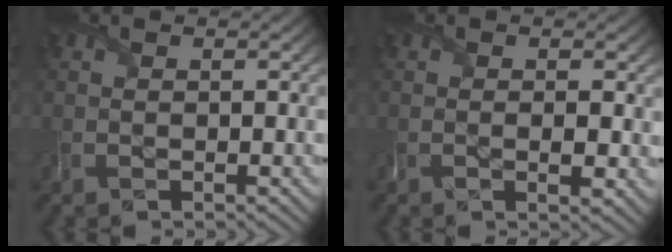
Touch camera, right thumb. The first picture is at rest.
{"total": 1.8, "force": [-0.2, 0.4, 1.8], "torque": [-0.029, -0.007, -0.002]}